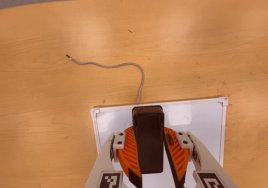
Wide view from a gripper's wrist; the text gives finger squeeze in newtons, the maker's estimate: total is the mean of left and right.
{"total": 9.7, "left": 9.4, "right": 10.1}